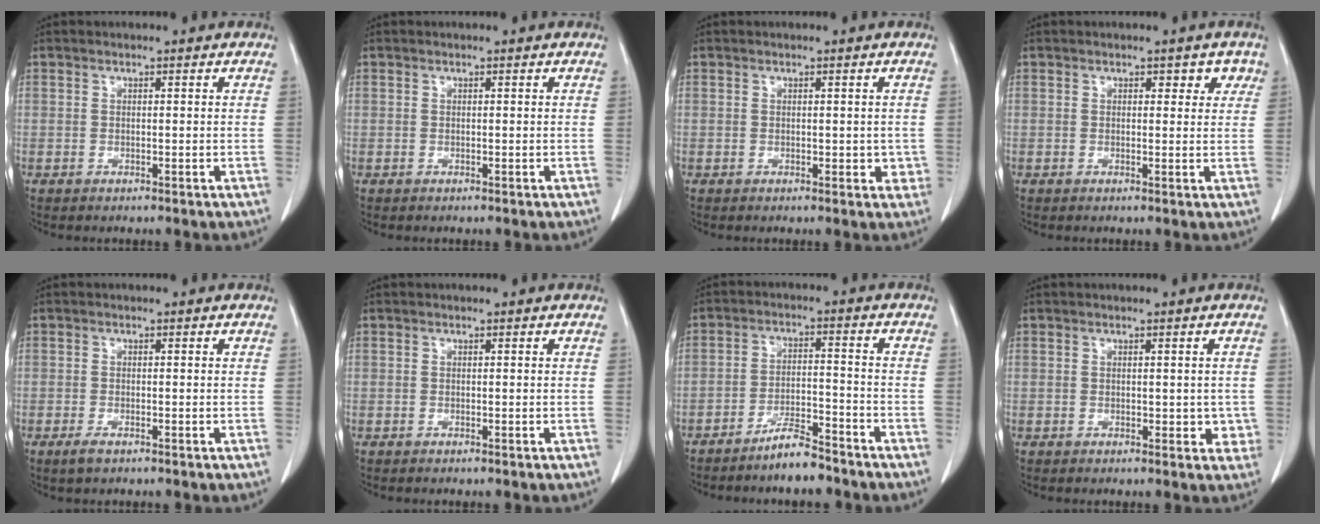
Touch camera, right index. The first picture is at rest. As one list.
[{"total": 0.0}, {"total": 2.2, "force": [-0.1, 1.5, 1.7], "torque": [-0.011, 0.002, 0.002]}, {"total": 2.5, "force": [1.2, 1.6, 1.5], "torque": [-0.002, 0.005, 0.011]}, {"total": 1.7, "force": [-1.1, 0.5, 1.1], "torque": [-0.025, -0.003, -0.017]}, {"total": 0.0}, {"total": 6.2, "force": [-5.3, 1.0, 3.1], "torque": [-0.056, -0.005, -0.098]}, {"total": 2.6, "force": [0.0, 1.8, 1.9], "torque": [-0.009, 0.002, 0.002]}]